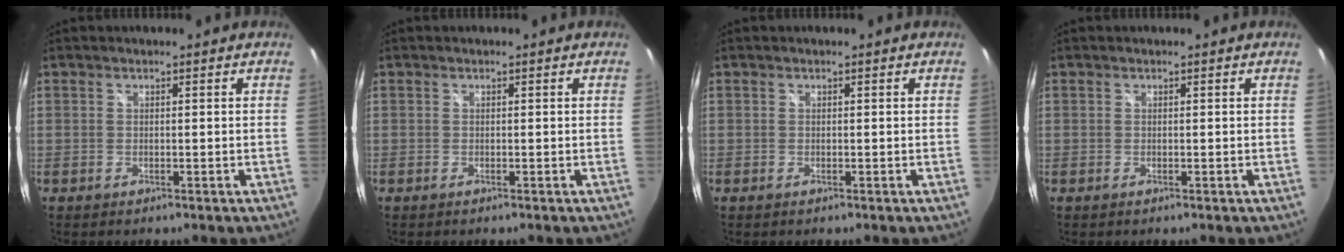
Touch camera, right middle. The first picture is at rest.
{"total": 0.0}
{"total": 0.0}
{"total": 0.0}